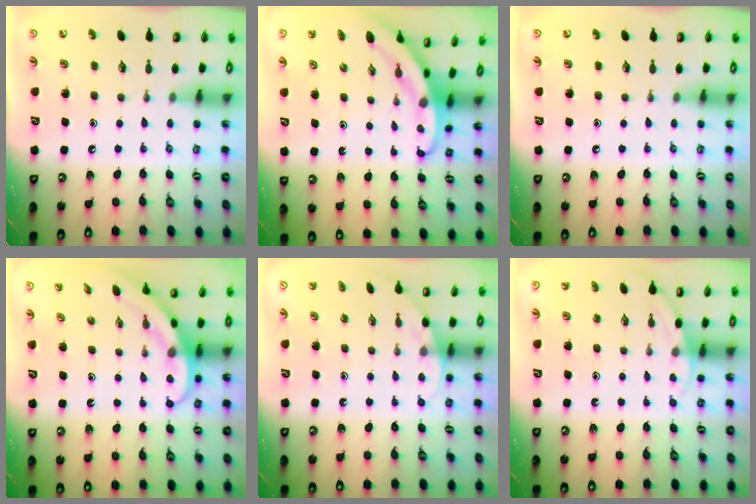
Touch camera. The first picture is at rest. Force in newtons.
{"total": 5.1, "press": 5.1, "slide": 0.2}
{"total": 0.0}
{"total": 4.0, "press": 3.9, "slide": 0.3}
{"total": 2.8, "press": 2.8, "slide": 0.1}
{"total": 2.5, "press": 2.5, "slide": 0.1}